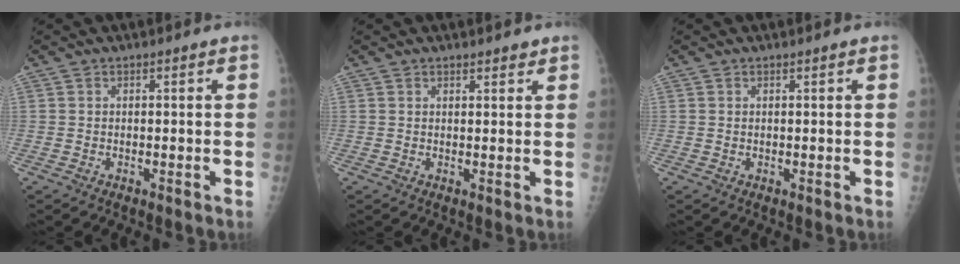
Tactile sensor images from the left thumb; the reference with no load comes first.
{"total": 1.6, "force": [1.4, 0.6, 0.6], "torque": [-0.002, -0.008, 0.018]}
{"total": 0.0}